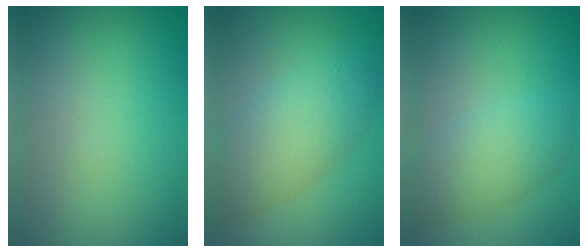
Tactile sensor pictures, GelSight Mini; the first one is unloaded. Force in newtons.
{"total": 5.2, "press": 5.2, "slide": 0.3}
{"total": 3.9, "press": 3.9, "slide": 0.2}